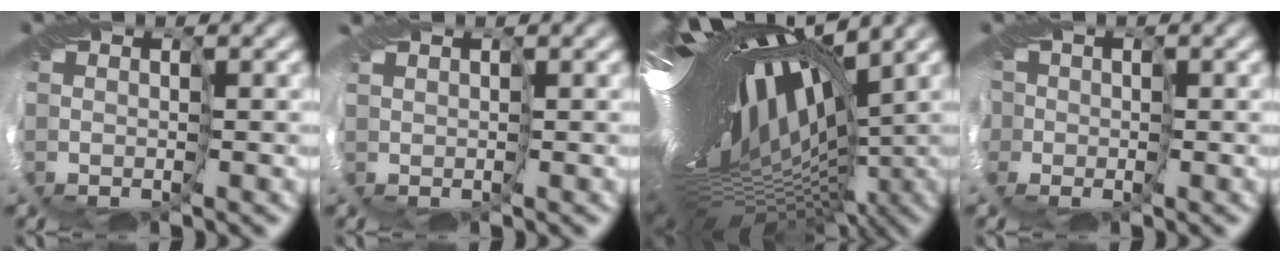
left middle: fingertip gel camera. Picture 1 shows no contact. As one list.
[{"total": 1.0, "force": [0.6, 0.4, 0.6], "torque": [-0.019, 0.007, 0.015]}, {"total": 18.7, "force": [1.7, 7.0, 17.2], "torque": [-0.261, -0.001, 0.026]}, {"total": 3.3, "force": [-0.2, 3.0, 1.4], "torque": [-0.035, 0.006, -0.004]}]